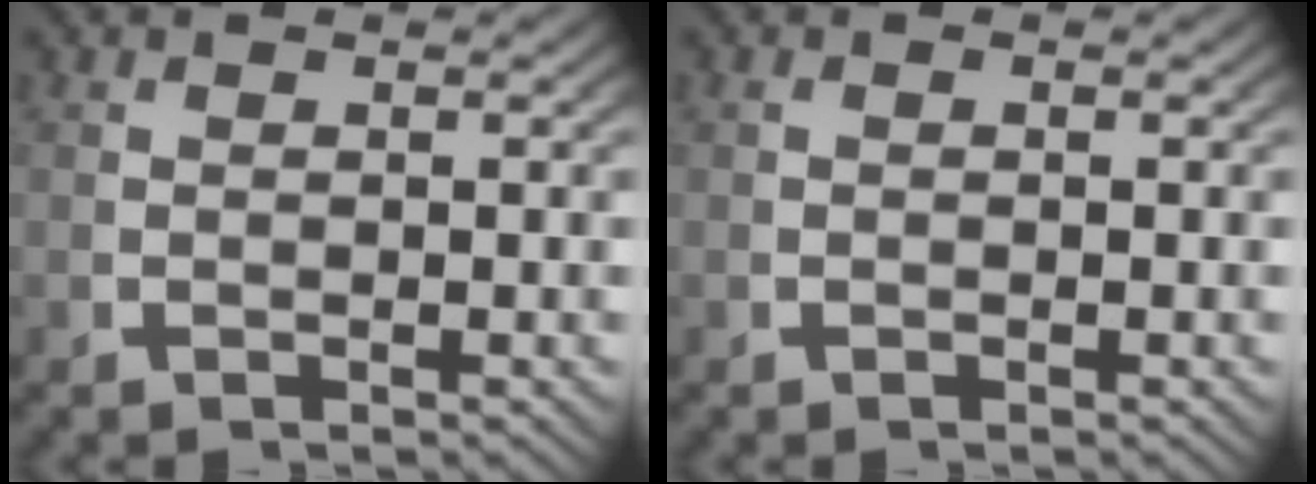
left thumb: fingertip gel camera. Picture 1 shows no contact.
{"total": 0.0}